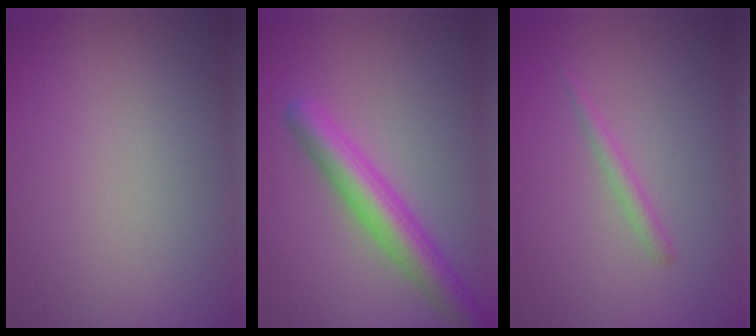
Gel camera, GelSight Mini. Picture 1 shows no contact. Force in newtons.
{"total": 5.0, "press": 5.0, "slide": 0.3}
{"total": 1.2, "press": 1.2, "slide": 0.0}